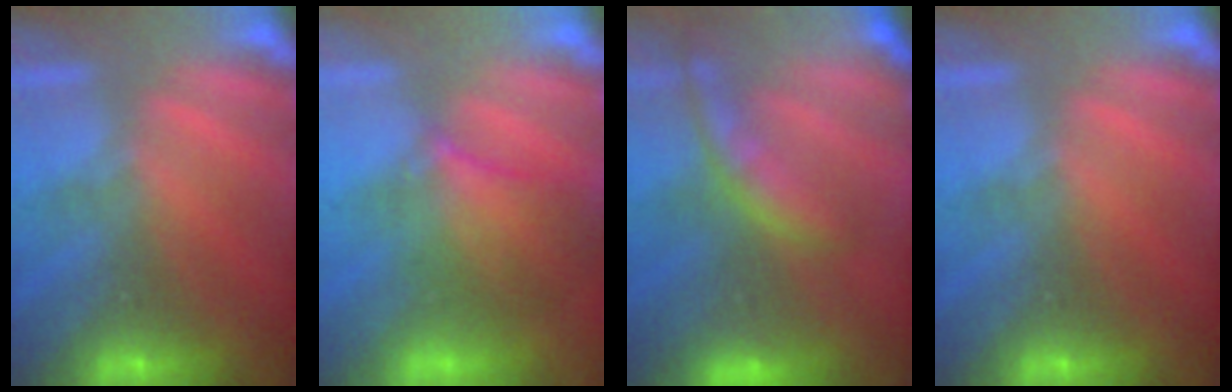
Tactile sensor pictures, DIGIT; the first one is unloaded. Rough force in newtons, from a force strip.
{"total": 3.5}
{"total": 7.4}
{"total": 0.0}